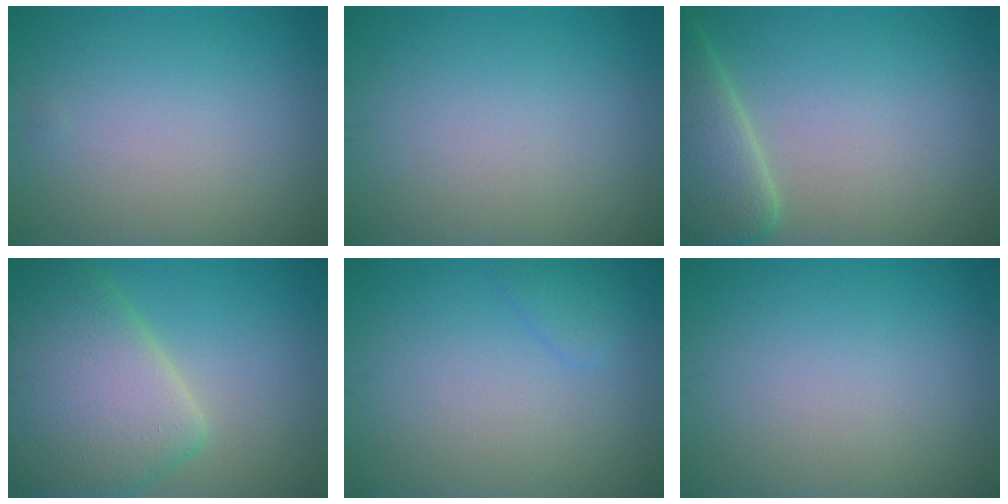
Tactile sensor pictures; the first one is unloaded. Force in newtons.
{"total": 0.0}
{"total": 5.6, "press": 5.6, "slide": 0.5}
{"total": 9.6, "press": 9.6, "slide": 0.5}
{"total": 1.2, "press": 1.2, "slide": 0.1}
{"total": 0.0}